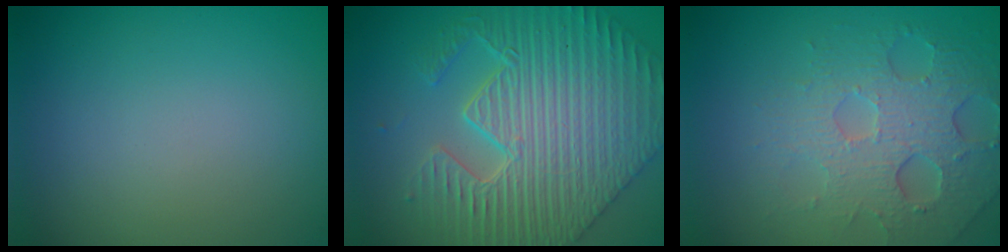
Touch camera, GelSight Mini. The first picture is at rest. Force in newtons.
{"total": 7.7, "press": 6.3, "slide": 4.6}
{"total": 4.9, "press": 4.1, "slide": 2.6}